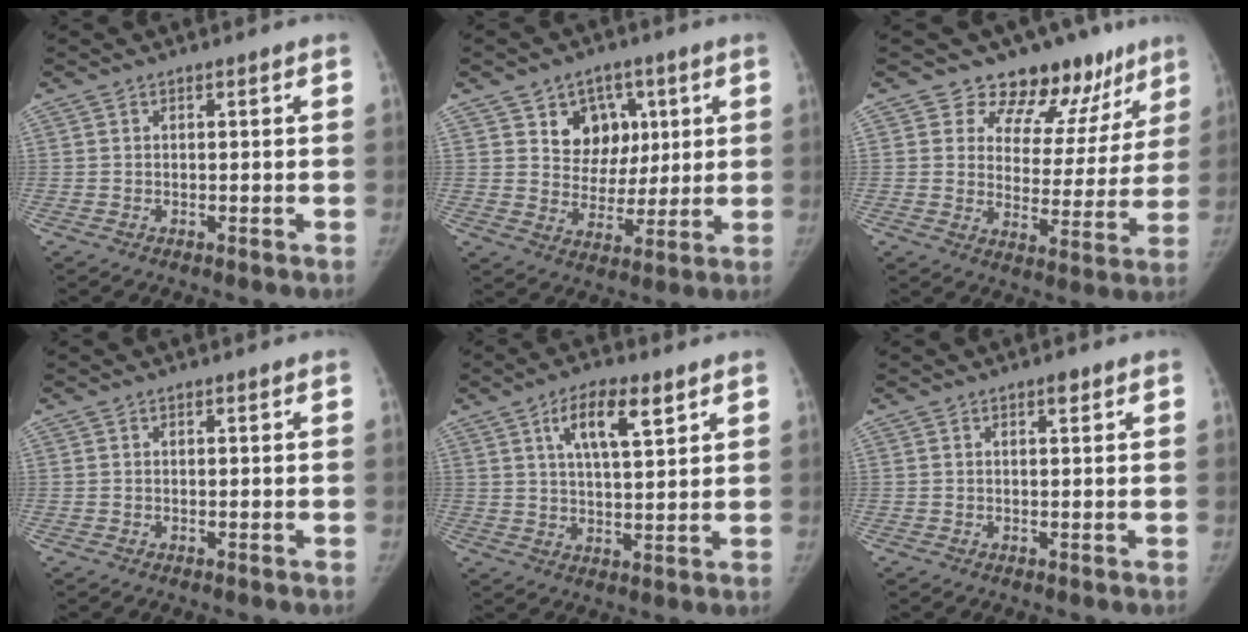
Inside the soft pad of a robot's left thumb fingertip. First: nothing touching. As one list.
[{"total": 10.2, "force": [4.2, 8.4, 4.1], "torque": [-0.014, -0.015, 0.070]}, {"total": 14.7, "force": [11.3, 8.0, 4.9], "torque": [-0.003, -0.072, 0.139]}, {"total": 0.0}, {"total": 9.2, "force": [4.7, 3.2, 7.3], "torque": [-0.114, -0.020, 0.081]}, {"total": 1.3, "force": [0.8, 0.5, 0.9], "torque": [-0.008, -0.001, 0.010]}]